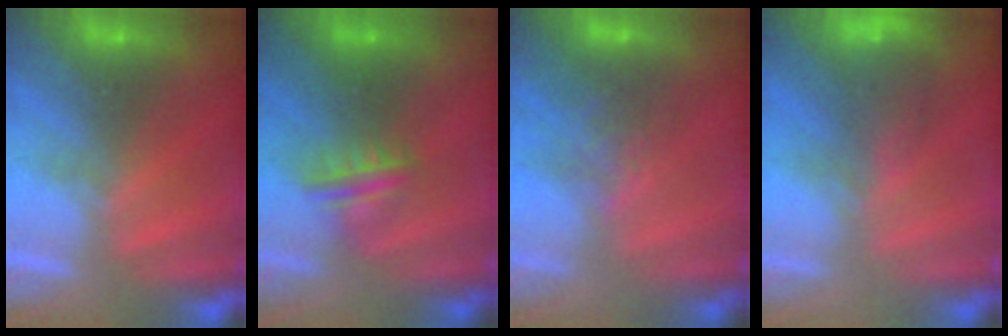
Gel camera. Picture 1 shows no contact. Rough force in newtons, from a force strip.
{"total": 3.0}
{"total": 4.6}
{"total": 5.8}